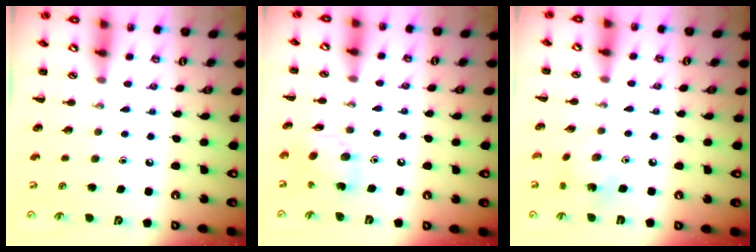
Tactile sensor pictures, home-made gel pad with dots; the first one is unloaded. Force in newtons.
{"total": 8.8, "press": 8.8, "slide": 0.6}
{"total": 3.1, "press": 3.0, "slide": 0.5}